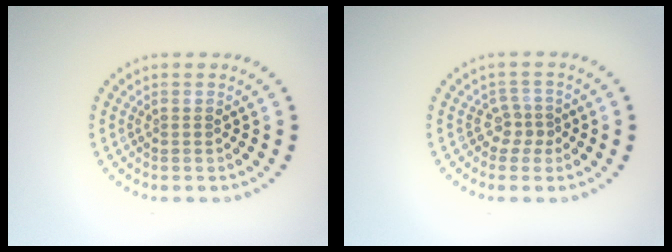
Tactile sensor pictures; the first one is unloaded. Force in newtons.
{"total": 1.9, "press": 1.3, "slide": 1.4}